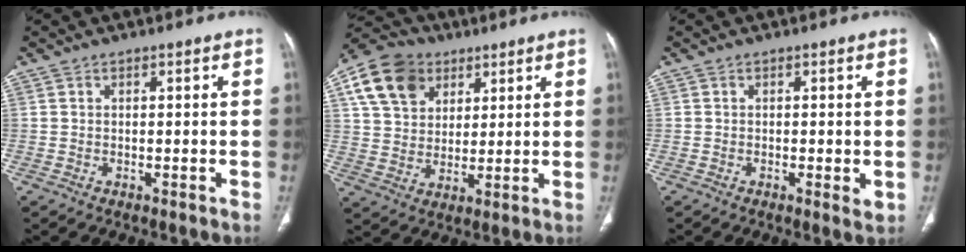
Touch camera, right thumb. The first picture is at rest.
{"total": 14.0, "force": [6.5, 10.3, 6.9], "torque": [-0.114, -0.002, 0.118]}
{"total": 2.2, "force": [-0.4, 0.8, 2.1], "torque": [-0.033, -0.006, -0.006]}